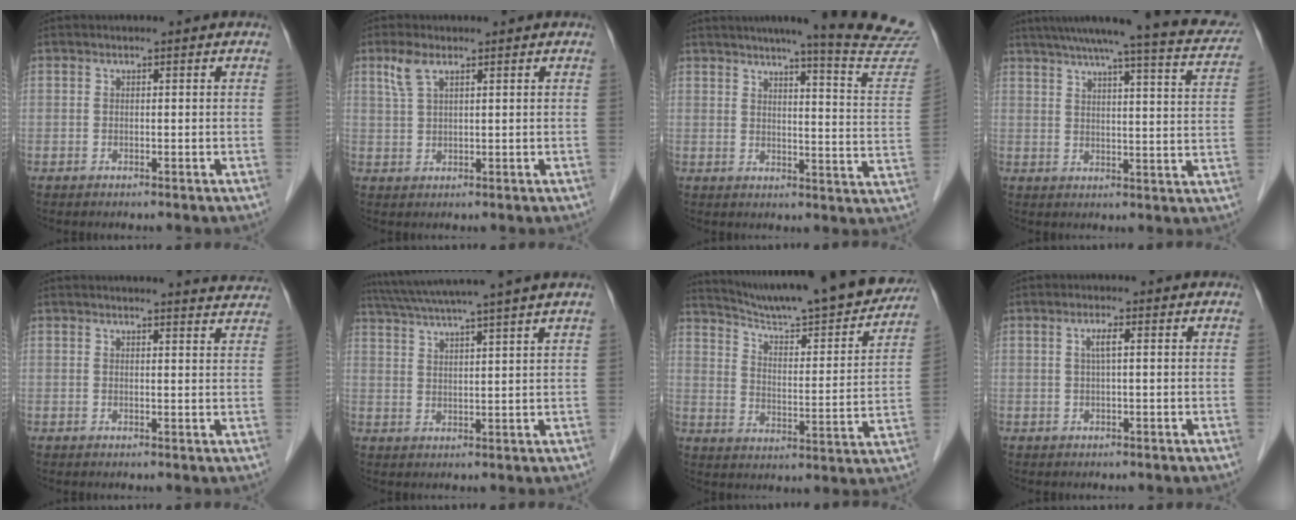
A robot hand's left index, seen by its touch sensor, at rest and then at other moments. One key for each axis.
{"total": 3.1, "fx": 1.9, "fy": 0.9, "fz": 2.3, "tx": -0.061, "ty": 0.011, "tz": 0.047}
{"total": 18.0, "fx": 16.5, "fy": -1.2, "fz": 7.1, "tx": -0.092, "ty": -0.093, "tz": 0.178}
{"total": 24.8, "fx": 21.4, "fy": 3.7, "fz": 12.1, "tx": -0.175, "ty": -0.017, "tz": 0.260}
{"total": 6.7, "fx": 6.6, "fy": 0.2, "fz": 0.9, "tx": -0.005, "ty": -0.013, "tz": 0.052}
{"total": 12.8, "fx": 11.0, "fy": -1.8, "fz": 6.3, "tx": -0.112, "ty": 0.009, "tz": 0.160}
{"total": 23.7, "fx": 21.4, "fy": 2.2, "fz": 9.8, "tx": -0.151, "ty": -0.039, "tz": 0.288}
{"total": 1.8, "fx": 0.4, "fy": 0.0, "fz": 1.8, "tx": -0.036, "ty": 0.003, "tz": 0.006}